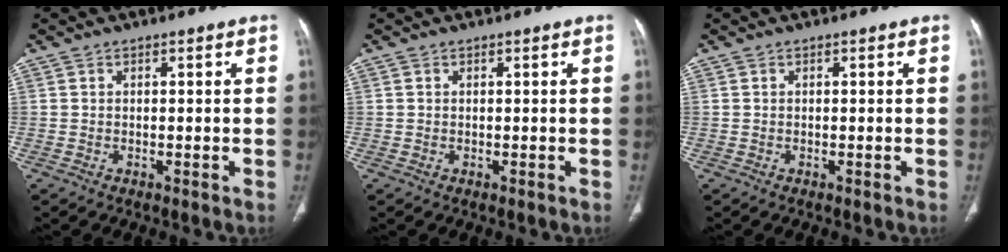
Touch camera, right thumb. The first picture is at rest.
{"total": 0.0}
{"total": 0.0}